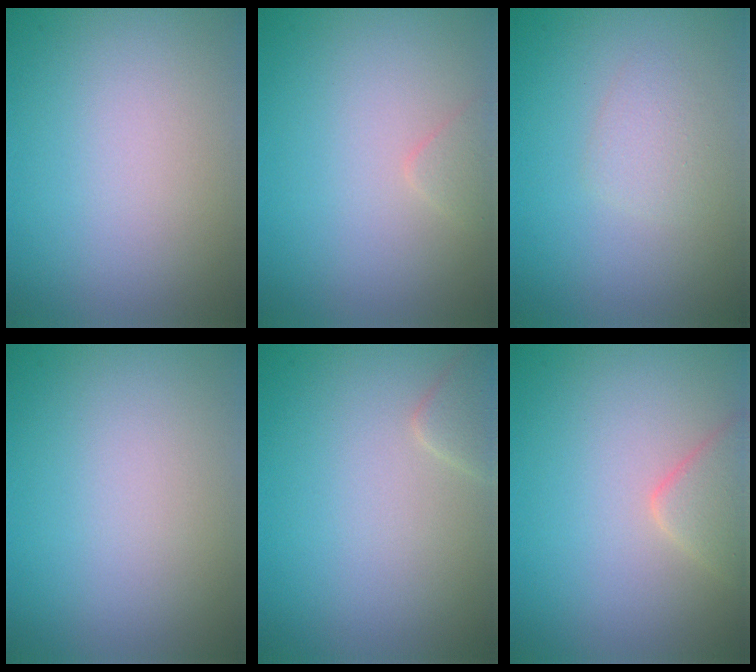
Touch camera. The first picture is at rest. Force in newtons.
{"total": 0.8, "press": 0.8, "slide": 0.1}
{"total": 1.4, "press": 1.4, "slide": 0.1}
{"total": 0.0}
{"total": 1.5, "press": 1.5, "slide": 0.1}
{"total": 2.3, "press": 2.3, "slide": 0.2}